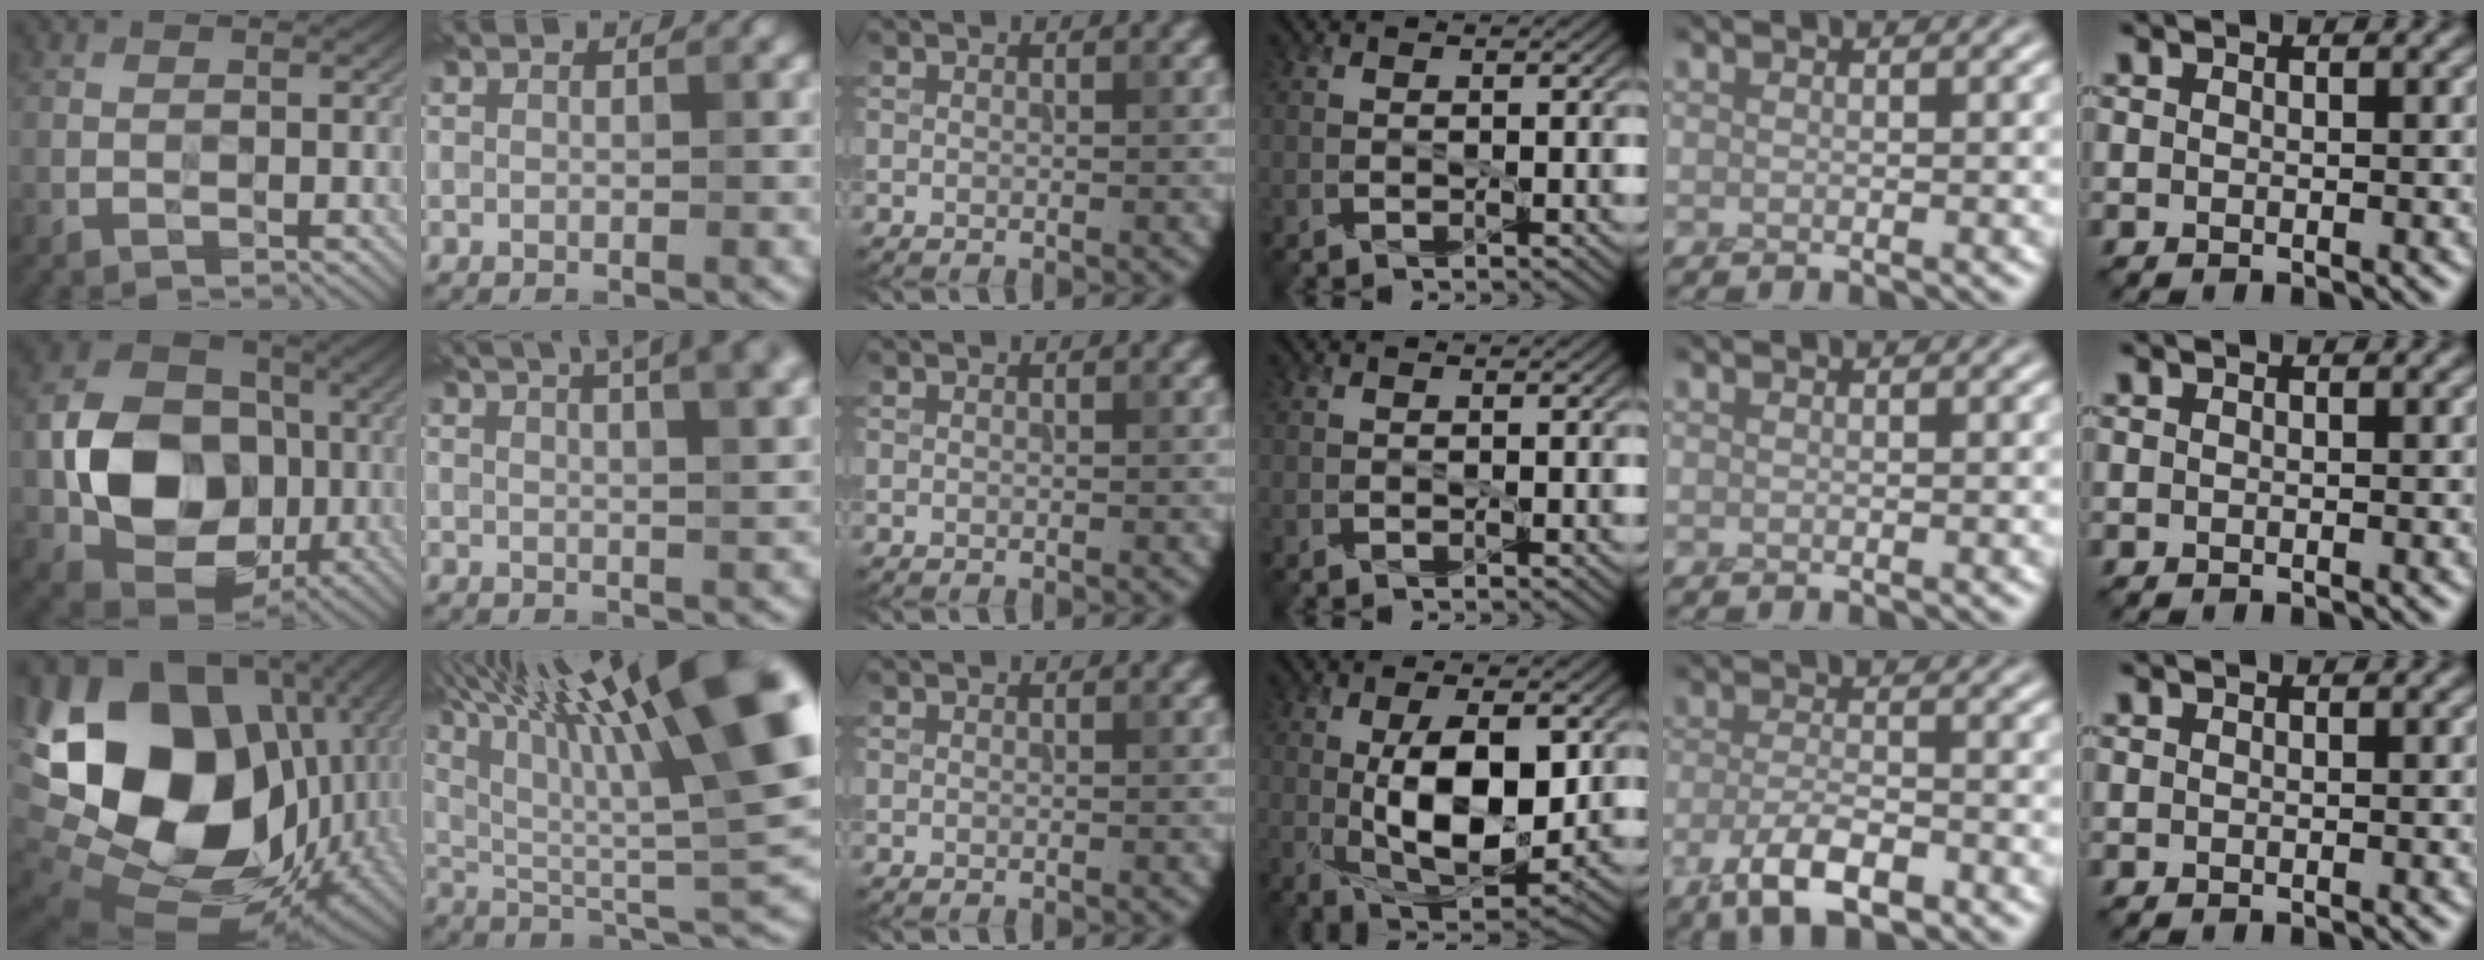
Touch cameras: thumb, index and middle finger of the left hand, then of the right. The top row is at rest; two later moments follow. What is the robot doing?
{"motion": "peel", "object": "velcro strap"}